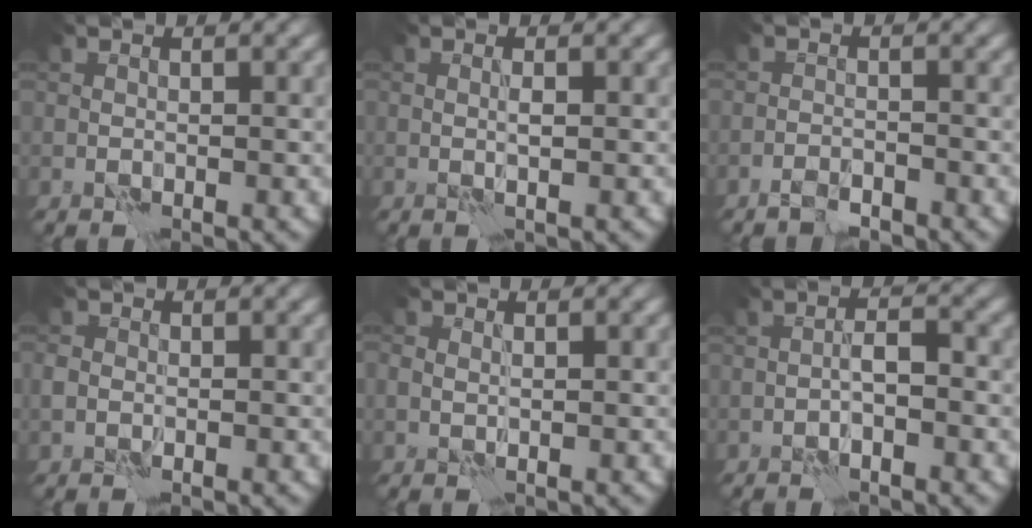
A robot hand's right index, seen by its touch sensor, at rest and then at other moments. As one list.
[{"total": 0.7, "force": [0.3, -0.2, 0.6], "torque": [-0.013, 0.000, 0.007]}, {"total": 1.3, "force": [-1.2, 0.2, 0.5], "torque": [-0.006, 0.005, -0.025]}, {"total": 1.0, "force": [-0.2, 0.8, 0.5], "torque": [-0.010, 0.000, -0.009]}, {"total": 1.0, "force": [0.4, 0.8, 0.5], "torque": [-0.010, -0.002, 0.009]}, {"total": 1.6, "force": [-0.5, 0.2, 1.4], "torque": [-0.026, 0.009, -0.014]}]